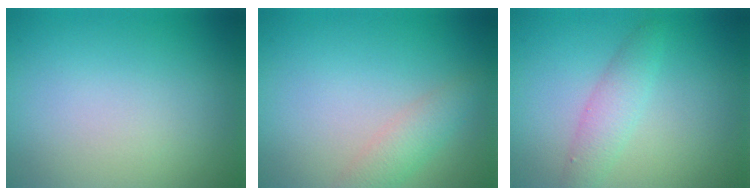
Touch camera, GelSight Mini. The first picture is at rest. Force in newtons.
{"total": 2.3, "press": 2.3, "slide": 0.0}
{"total": 2.4, "press": 2.4, "slide": 0.1}